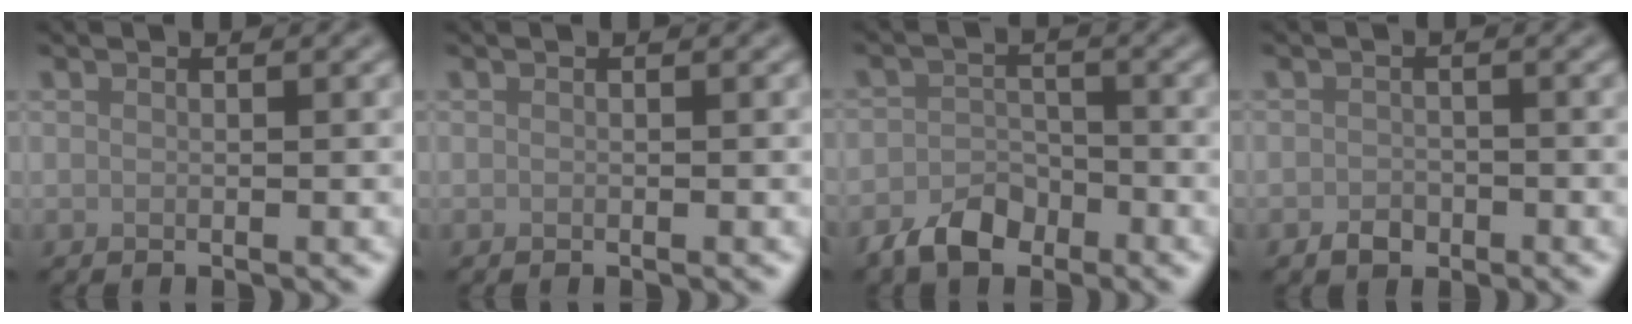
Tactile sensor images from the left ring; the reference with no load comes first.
{"total": 0.0}
{"total": 3.7, "force": [-2.5, 2.2, 1.6], "torque": [-0.025, 0.000, -0.052]}
{"total": 1.5, "force": [-0.8, 1.1, 0.5], "torque": [-0.002, -0.001, -0.017]}